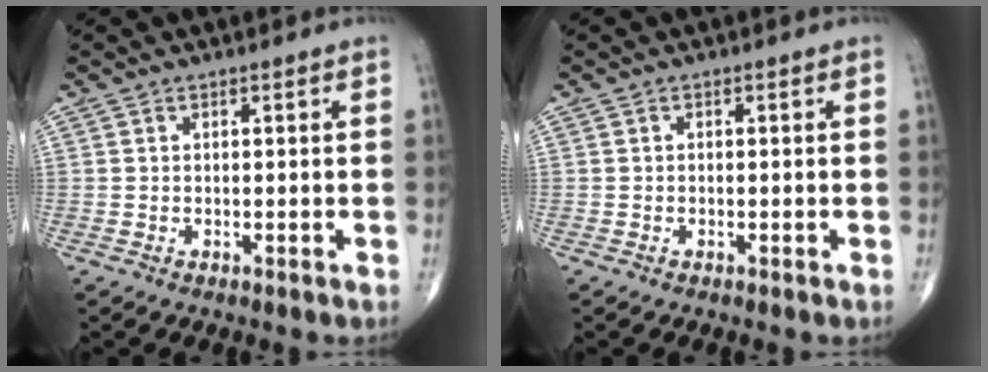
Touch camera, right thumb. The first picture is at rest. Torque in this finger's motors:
{"motor_torque": [0.10, -0.25, -0.06, -0.12, 0.02]}